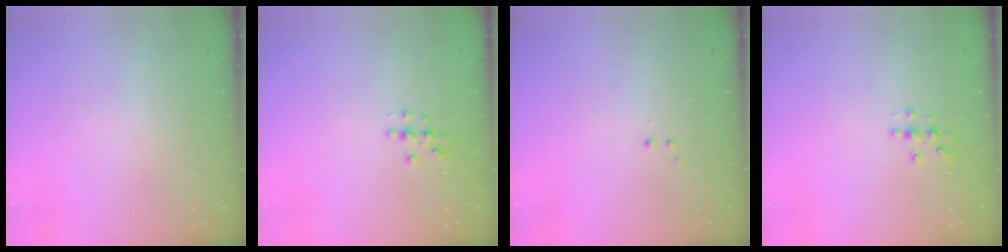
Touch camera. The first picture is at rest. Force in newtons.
{"total": 2.9, "press": 2.9, "slide": 0.3}
{"total": 1.9, "press": 1.8, "slide": 0.5}
{"total": 2.8, "press": 2.8, "slide": 0.3}